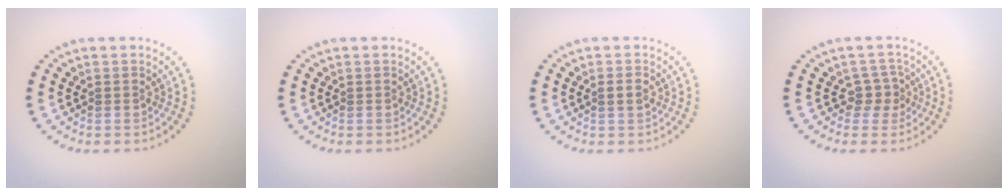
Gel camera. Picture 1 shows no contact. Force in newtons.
{"total": 0.0}
{"total": 1.0, "press": 1.0, "slide": 0.3}
{"total": 2.0, "press": 1.5, "slide": 1.3}